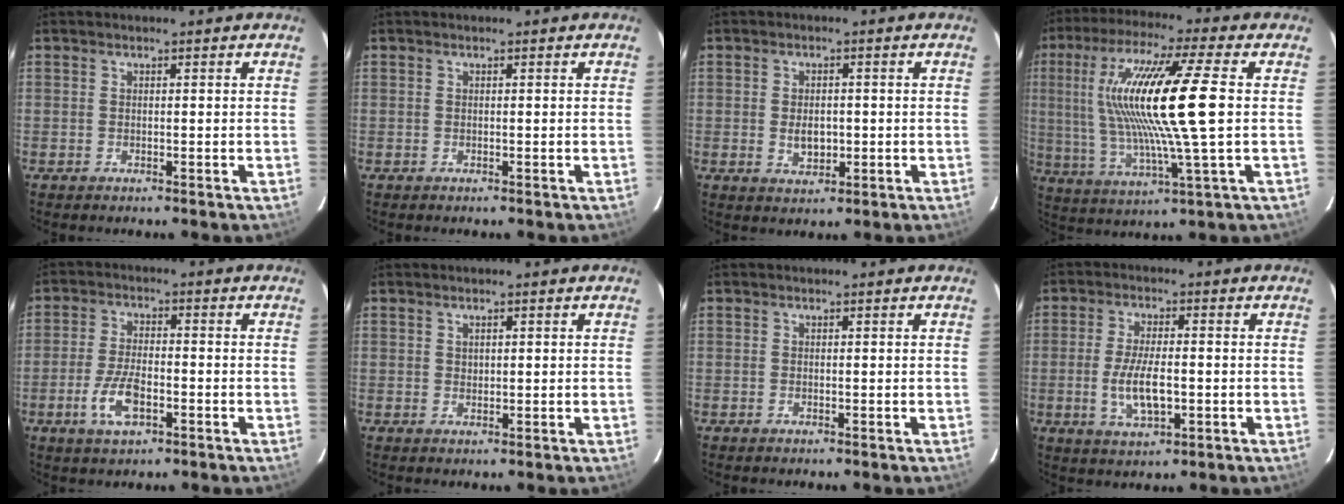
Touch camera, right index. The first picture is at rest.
{"total": 0.0}
{"total": 4.1, "force": [-0.5, 2.8, 3.0], "torque": [-0.052, -0.004, -0.003]}
{"total": 18.9, "force": [2.4, 1.5, 18.7], "torque": [-0.354, 0.003, 0.049]}
{"total": 7.4, "force": [-3.1, 3.0, 6.1], "torque": [-0.132, -0.004, -0.058]}
{"total": 1.1, "force": [0.5, 0.8, 0.6], "torque": [-0.007, 0.004, 0.011]}
{"total": 0.0}
{"total": 8.0, "force": [-1.6, 3.0, 7.2], "torque": [-0.144, -0.009, -0.025]}